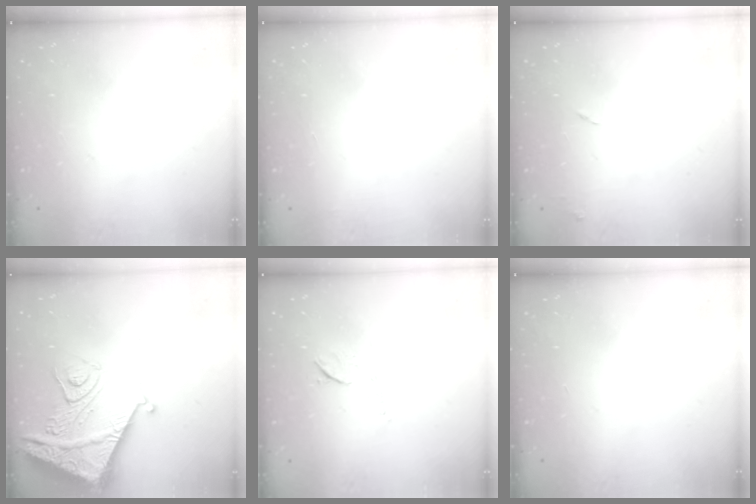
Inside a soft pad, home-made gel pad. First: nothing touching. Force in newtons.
{"total": 3.6, "press": 3.6, "slide": 0.1}
{"total": 5.7, "press": 5.7, "slide": 0.7}
{"total": 14.0, "press": 13.9, "slide": 1.8}
{"total": 6.6, "press": 6.5, "slide": 0.9}
{"total": 0.0}